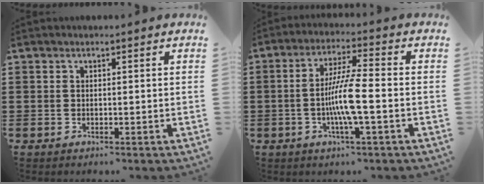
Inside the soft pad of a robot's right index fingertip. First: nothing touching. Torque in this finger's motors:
{"motor_torque": [1.14, 0.36, 0.70, 0.12]}